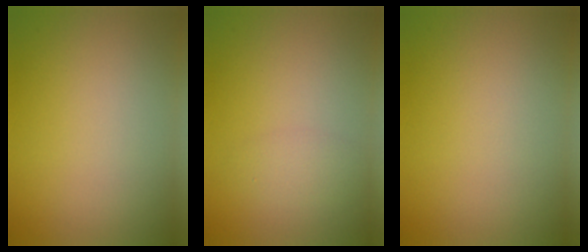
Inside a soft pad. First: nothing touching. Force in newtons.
{"total": 1.7, "press": 1.7, "slide": 0.0}
{"total": 0.0}